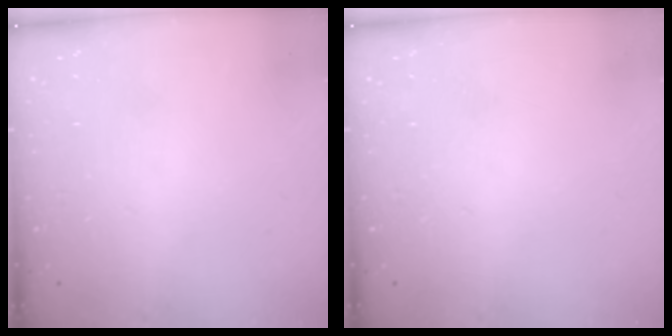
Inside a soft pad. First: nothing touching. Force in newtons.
{"total": 0.0}